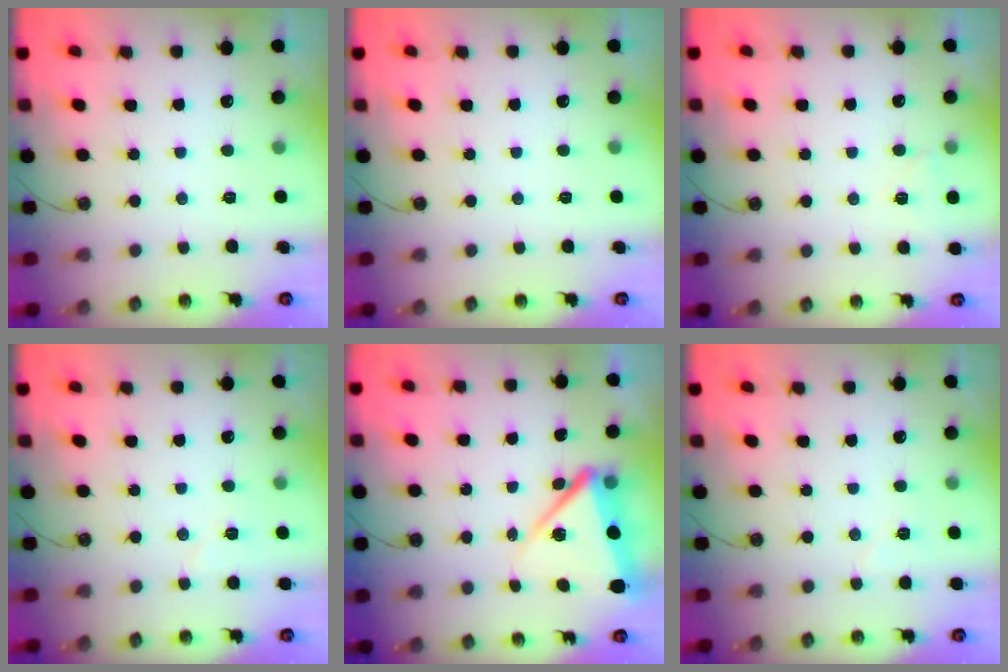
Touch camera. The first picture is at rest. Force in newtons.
{"total": 0.0}
{"total": 4.4, "press": 3.7, "slide": 2.5}
{"total": 4.8, "press": 4.7, "slide": 0.9}
{"total": 8.8, "press": 8.7, "slide": 0.9}
{"total": 3.6, "press": 3.5, "slide": 0.9}